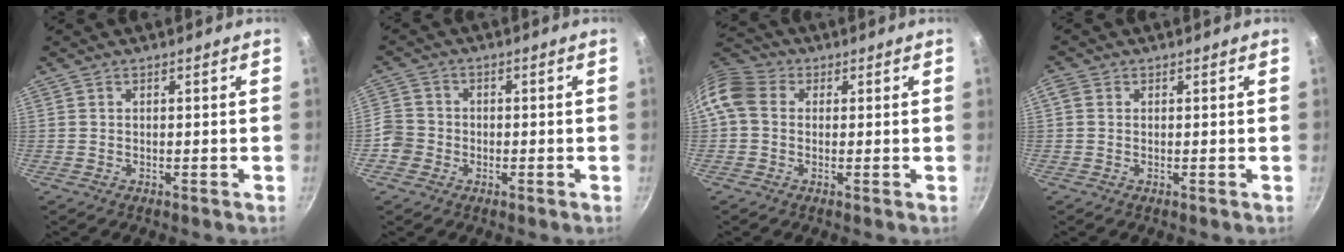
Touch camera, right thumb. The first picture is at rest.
{"total": 5.0, "force": [-1.9, 4.4, 1.4], "torque": [-0.010, 0.023, -0.044]}
{"total": 10.3, "force": [1.1, 8.4, 5.8], "torque": [-0.114, 0.024, 0.002]}
{"total": 1.6, "force": [0.3, 1.4, 0.9], "torque": [-0.018, 0.004, 0.002]}